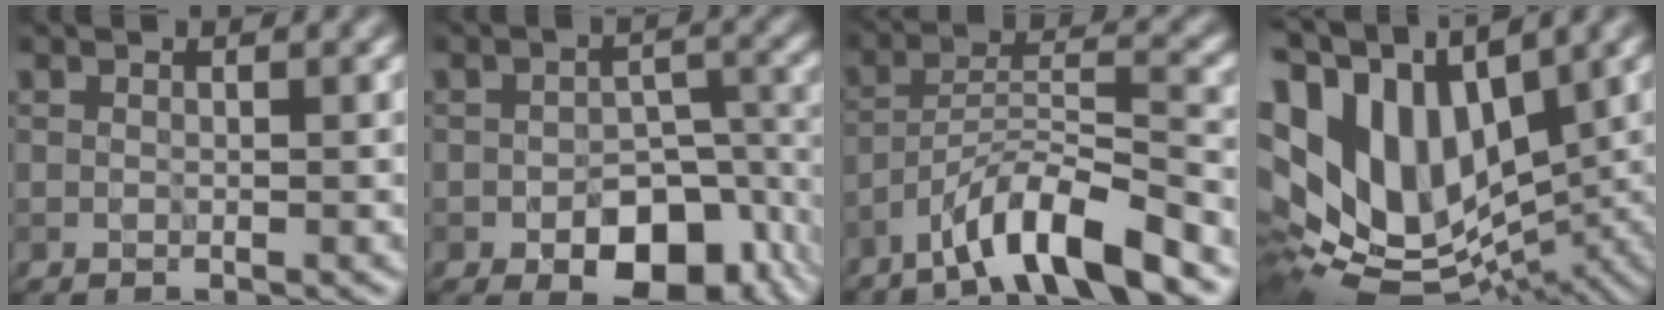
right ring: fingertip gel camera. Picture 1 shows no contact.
{"total": 9.5, "force": [-3.9, 5.7, 6.6], "torque": [-0.089, -0.024, -0.044]}
{"total": 7.4, "force": [-5.4, 1.0, 4.9], "torque": [-0.080, 0.014, -0.099]}
{"total": 15.8, "force": [2.0, 9.6, 12.4], "torque": [-0.245, 0.001, 0.050]}